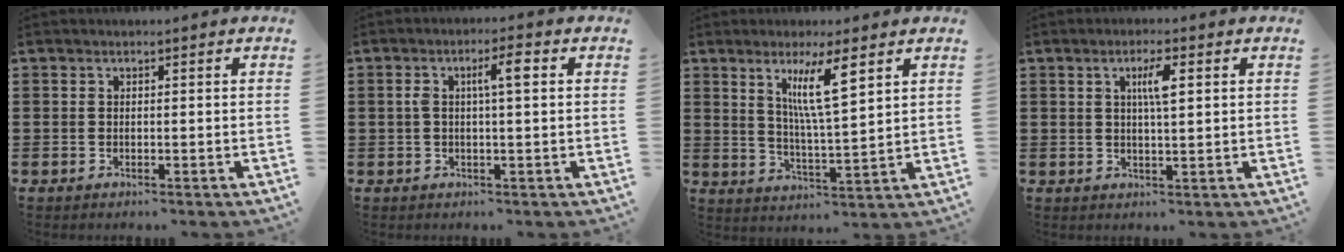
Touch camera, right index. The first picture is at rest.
{"total": 4.1, "force": [0.7, 0.9, 3.9], "torque": [-0.068, 0.005, 0.006]}
{"total": 7.9, "force": [3.6, 1.3, 6.9], "torque": [-0.136, 0.000, 0.058]}
{"total": 3.9, "force": [1.2, 0.8, 3.7], "torque": [-0.068, 0.006, 0.014]}